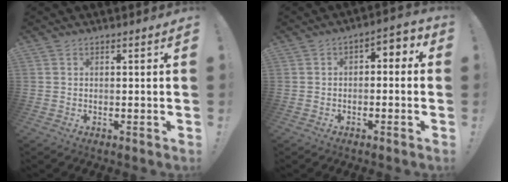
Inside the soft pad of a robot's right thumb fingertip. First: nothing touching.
{"total": 3.8, "force": [-2.2, 2.3, 2.1], "torque": [-0.013, 0.012, -0.045]}